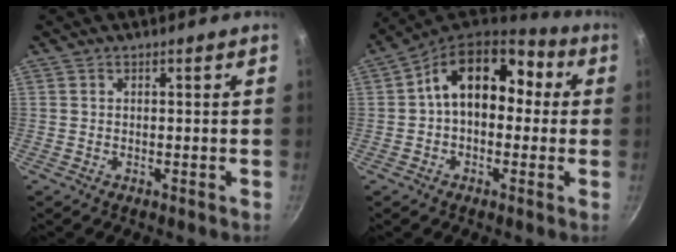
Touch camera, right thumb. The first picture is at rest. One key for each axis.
{"total": 15.7, "fx": 1.7, "fy": 10.2, "fz": 11.8, "tx": -0.143, "ty": 0.049, "tz": 0.014}